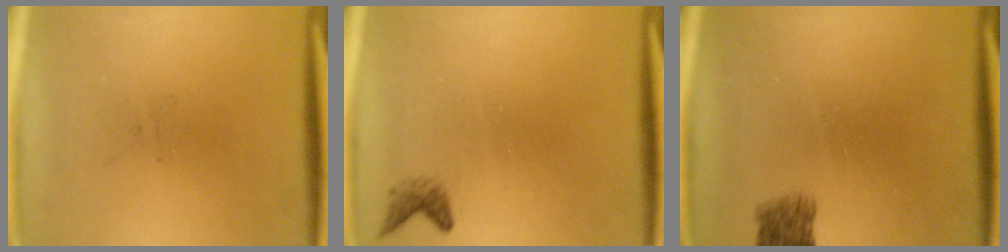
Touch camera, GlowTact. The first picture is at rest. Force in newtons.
{"total": 1.3}
{"total": 2.9}